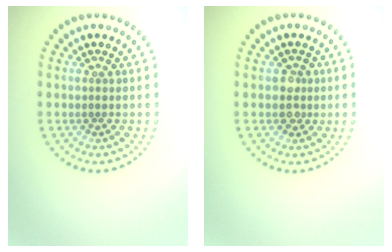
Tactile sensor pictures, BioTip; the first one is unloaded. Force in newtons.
{"total": 1.5, "press": 1.5, "slide": 0.5}